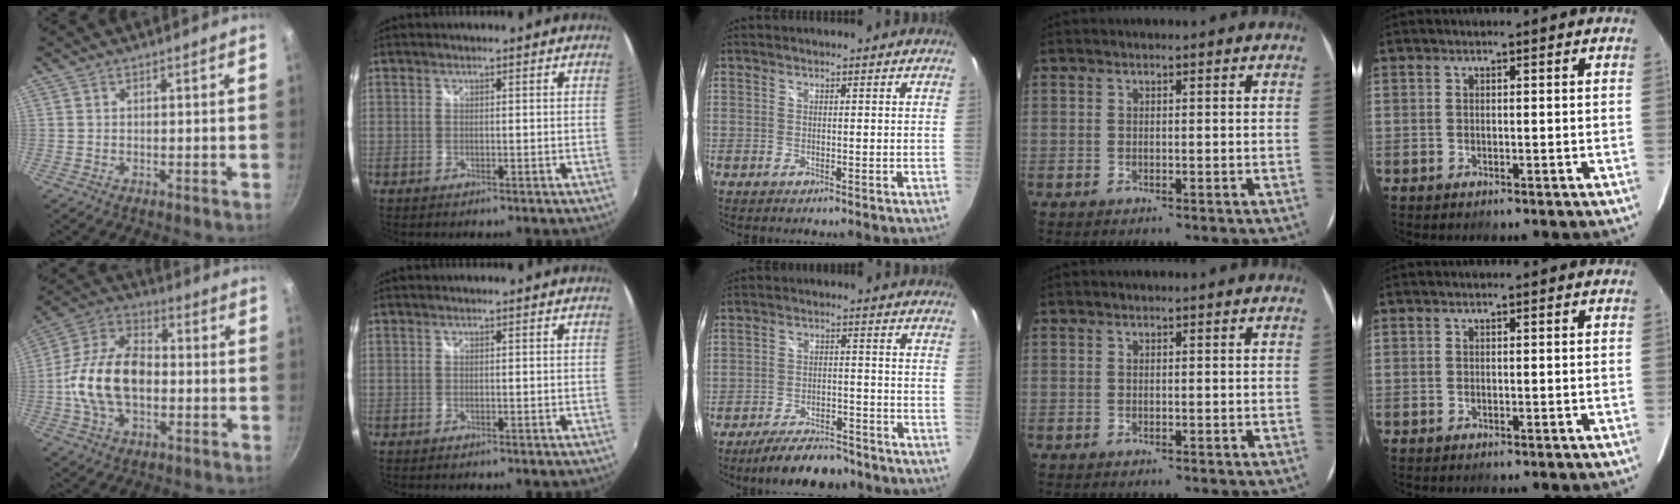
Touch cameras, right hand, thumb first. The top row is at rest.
{"thumb": {"total": 16.3, "force": [-1.8, 10.2, 12.6], "torque": [-0.209, 0.035, -0.048]}, "middle": {"total": 11.4, "force": [-9.6, 3.8, 4.9], "torque": [-0.103, 0.008, -0.135]}}